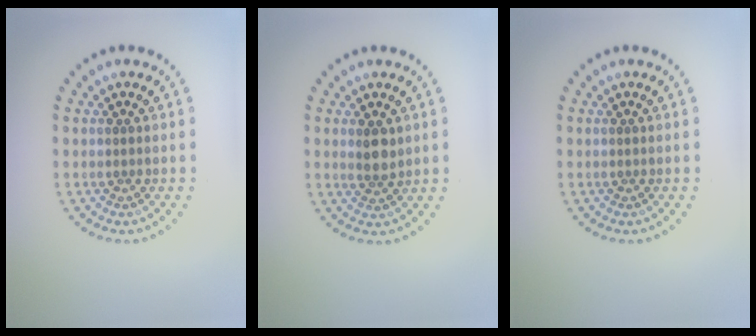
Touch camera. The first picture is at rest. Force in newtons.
{"total": 2.0, "press": 1.8, "slide": 0.9}
{"total": 0.0}